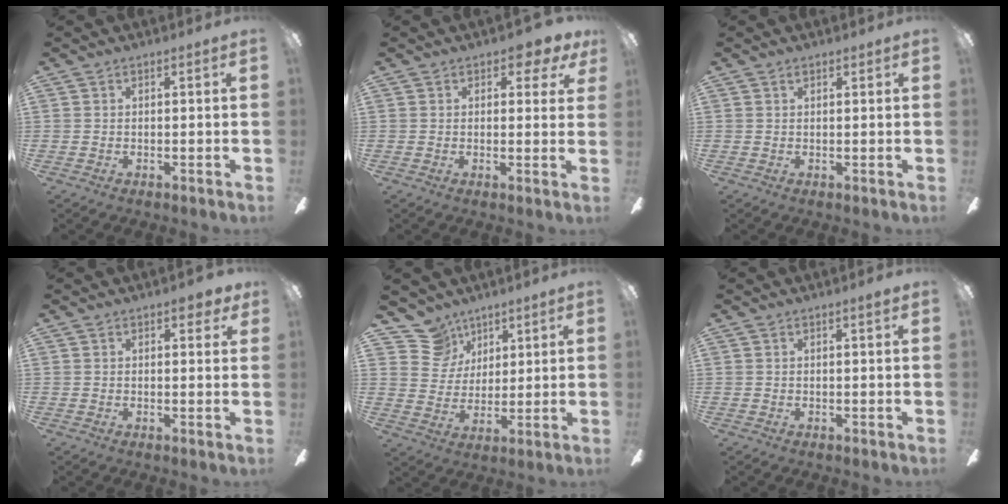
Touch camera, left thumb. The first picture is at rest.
{"total": 3.8, "force": [2.3, 2.1, 2.3], "torque": [-0.017, -0.006, 0.037]}
{"total": 0.8, "force": [0.5, 0.5, 0.3], "torque": [-0.007, 0.003, 0.010]}
{"total": 2.7, "force": [1.7, 1.3, 1.6], "torque": [-0.011, -0.005, 0.024]}
{"total": 10.2, "force": [6.8, 7.6, 0.7], "torque": [-0.030, -0.045, 0.136]}
{"total": 1.0, "force": [0.6, 0.1, 0.8], "torque": [-0.017, 0.004, 0.008]}